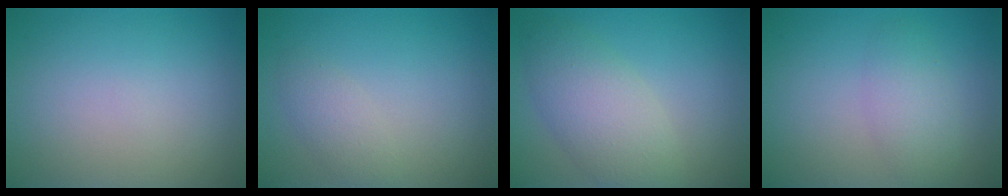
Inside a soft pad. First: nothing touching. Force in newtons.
{"total": 1.8, "press": 1.8, "slide": 0.1}
{"total": 5.2, "press": 5.2, "slide": 0.3}
{"total": 2.7, "press": 2.7, "slide": 0.0}